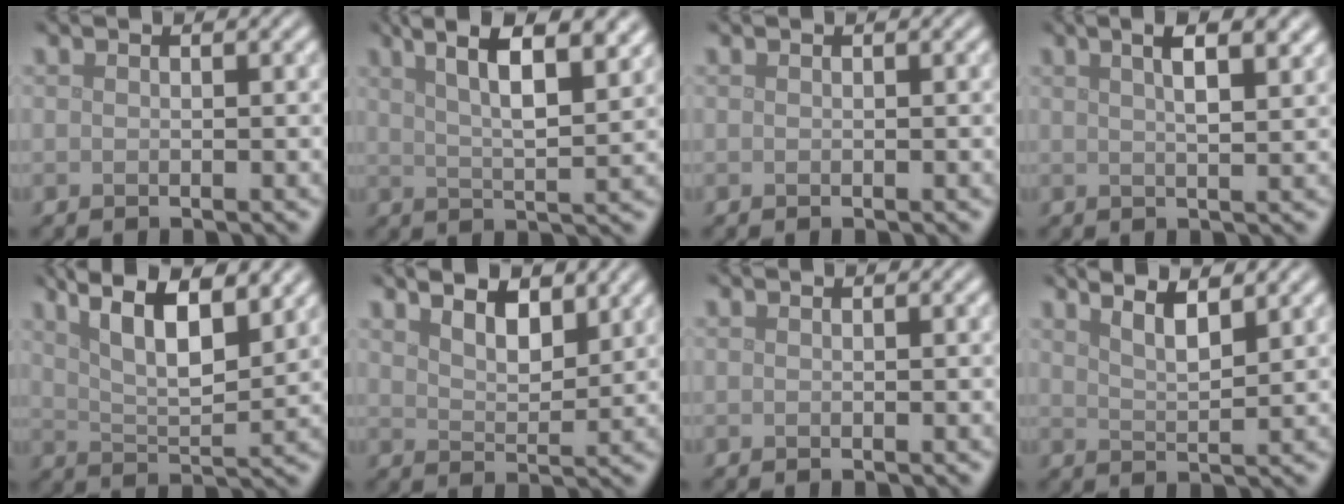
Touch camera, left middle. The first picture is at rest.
{"total": 9.6, "force": [5.6, 3.0, 7.1], "torque": [-0.095, 0.030, 0.062]}
{"total": 0.0}
{"total": 5.8, "force": [2.9, 2.3, 4.6], "torque": [-0.038, 0.028, 0.015]}
{"total": 9.3, "force": [5.7, 2.9, 6.7], "torque": [-0.104, 0.022, 0.070]}
{"total": 4.0, "force": [3.1, 1.4, 2.1], "torque": [-0.035, 0.001, 0.039]}
{"total": 0.0}
{"total": 3.7, "force": [2.7, 0.9, 2.3], "torque": [-0.020, 0.008, 0.033]}